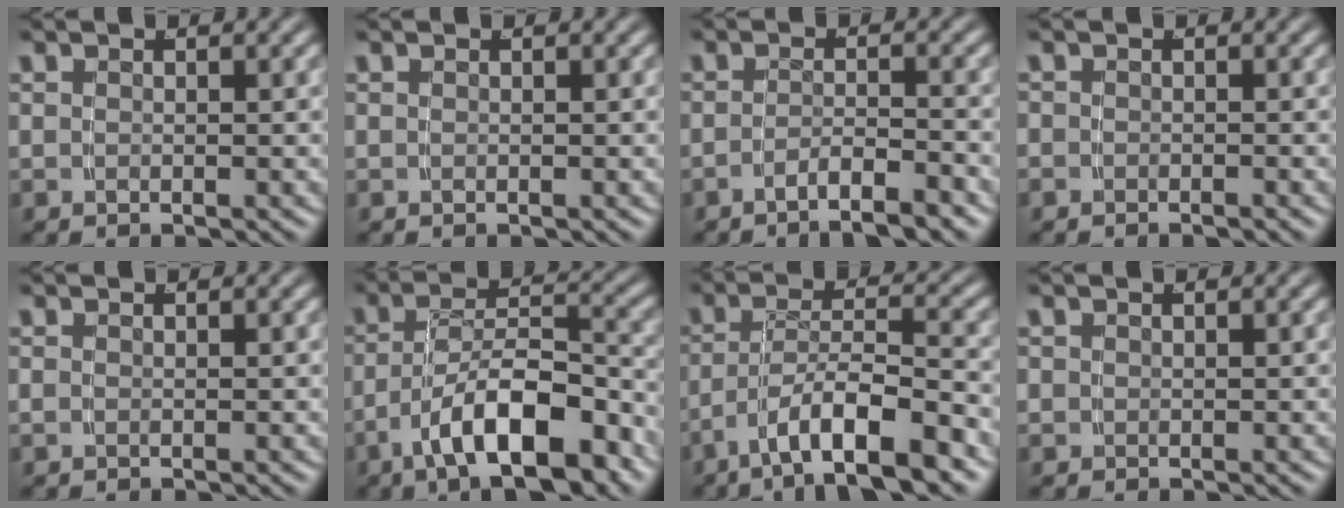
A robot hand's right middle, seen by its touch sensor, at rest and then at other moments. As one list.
[{"total": 0.0}, {"total": 3.9, "force": [-3.5, 0.0, 1.8], "torque": [-0.022, -0.005, -0.058]}, {"total": 0.9, "force": [-0.9, 0.3, -0.1], "torque": [0.002, -0.003, -0.016]}, {"total": 0.5, "force": [-0.1, 0.4, 0.4], "torque": [-0.011, -0.003, 0.001]}, {"total": 8.1, "force": [-4.5, 2.9, 6.1], "torque": [-0.081, -0.003, -0.067]}, {"total": 6.6, "force": [-4.1, 1.5, 4.9], "torque": [-0.071, -0.001, -0.063]}, {"total": 0.7, "force": [0.0, 0.6, 0.1], "torque": [-0.004, -0.006, 0.004]}]